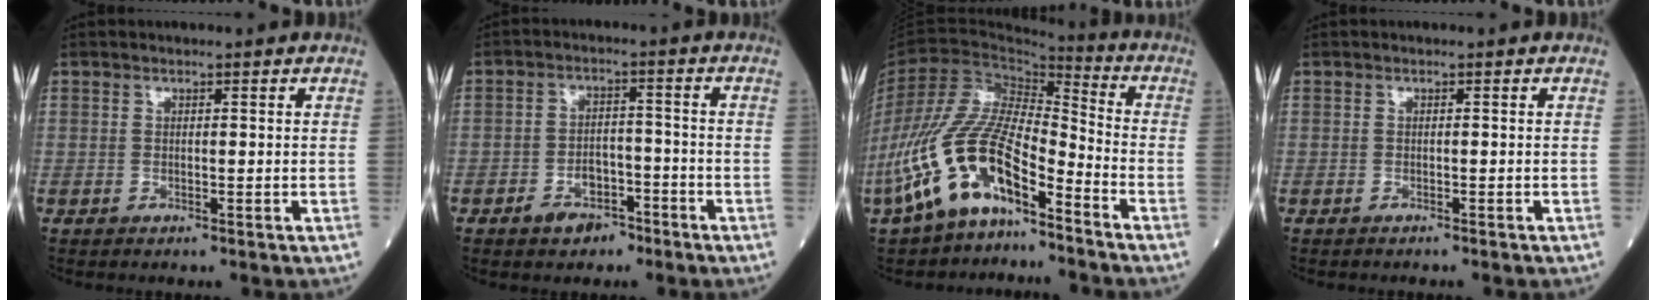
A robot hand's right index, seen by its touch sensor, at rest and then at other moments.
{"total": 4.9, "force": [-3.2, 3.0, 2.1], "torque": [-0.036, 0.006, -0.047]}
{"total": 14.7, "force": [-8.8, 5.1, 10.7], "torque": [-0.233, 0.015, -0.167]}
{"total": 1.0, "force": [-0.9, 0.0, 0.4], "torque": [-0.003, 0.001, -0.012]}